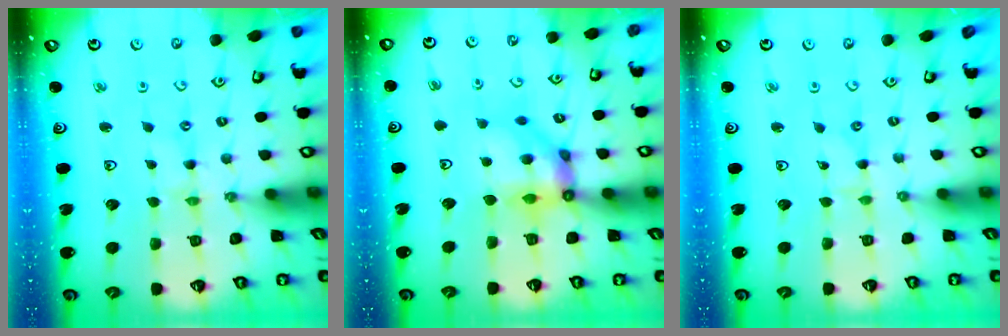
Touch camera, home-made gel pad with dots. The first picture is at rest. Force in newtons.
{"total": 9.9, "press": 9.8, "slide": 1.0}
{"total": 0.0}